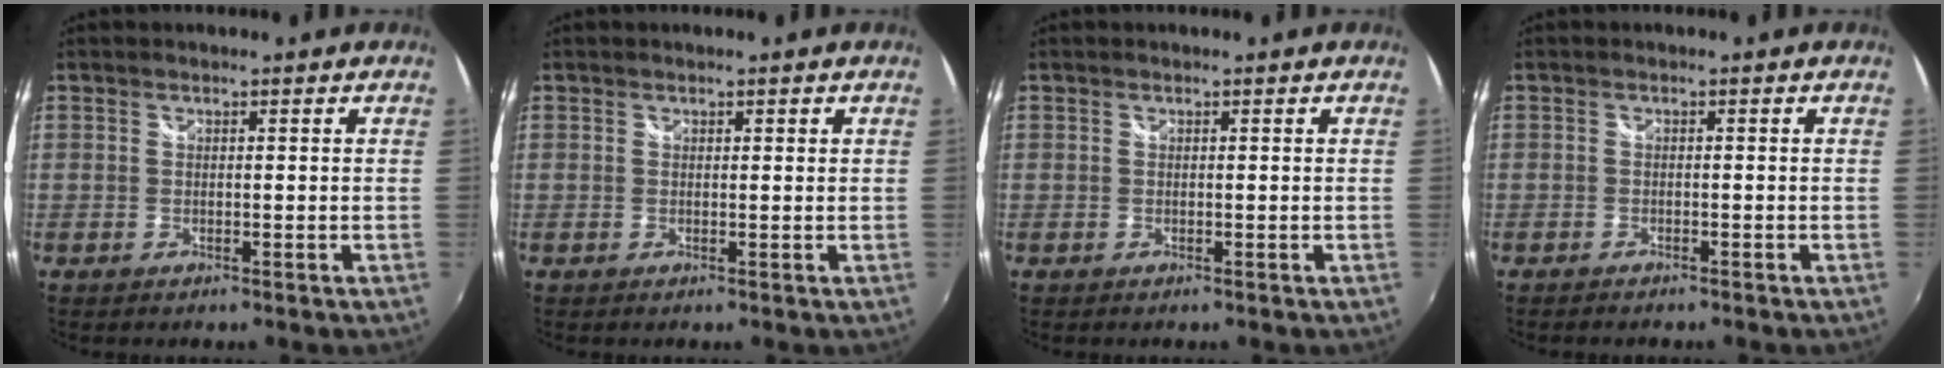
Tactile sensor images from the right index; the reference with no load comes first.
{"total": 0.5, "force": [0.3, 0.2, 0.3], "torque": [-0.005, 0.001, 0.003]}
{"total": 0.0}
{"total": 1.6, "force": [-1.5, 0.5, 0.3], "torque": [-0.015, -0.005, -0.029]}